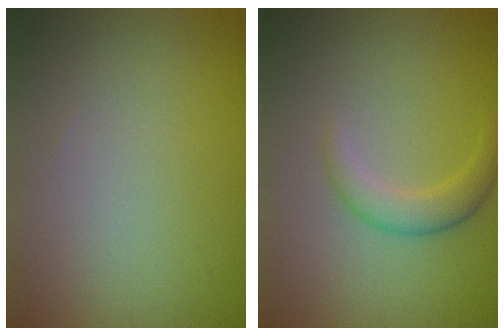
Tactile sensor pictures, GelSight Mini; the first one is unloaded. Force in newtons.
{"total": 2.5, "press": 2.5, "slide": 0.1}